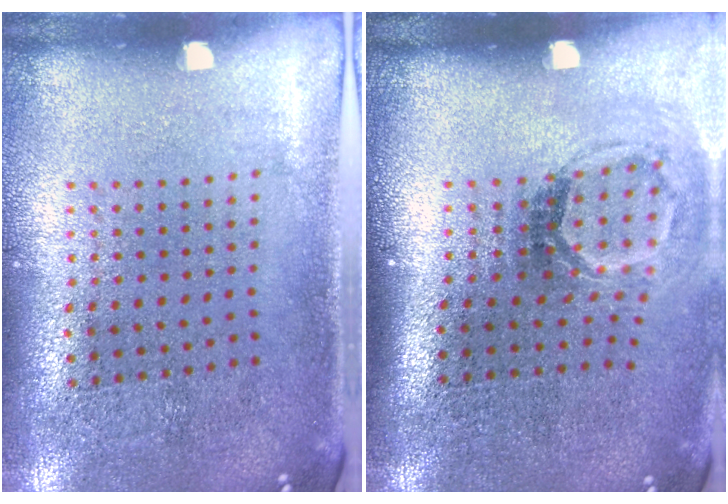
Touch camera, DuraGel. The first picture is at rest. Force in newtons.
{"total": 1.9, "press": 1.2, "slide": 1.4}